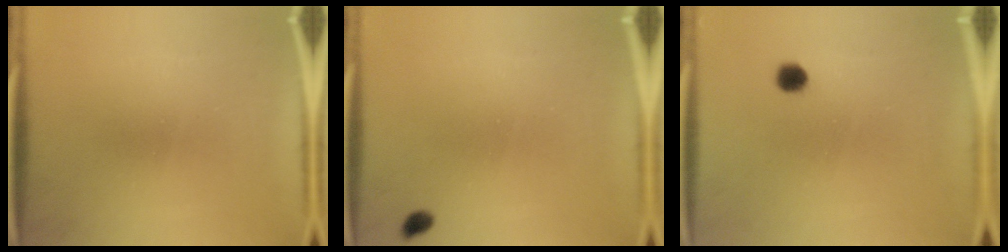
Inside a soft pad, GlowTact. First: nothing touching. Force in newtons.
{"total": 1.3}
{"total": 2.2}